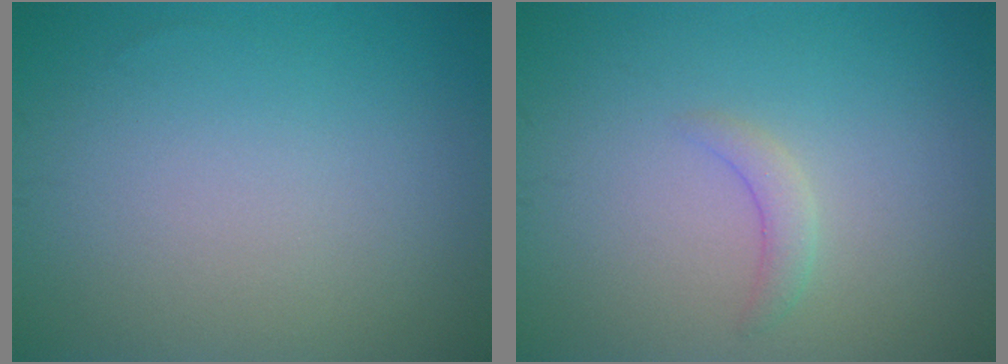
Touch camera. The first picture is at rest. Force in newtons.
{"total": 1.3, "press": 1.3, "slide": 0.2}